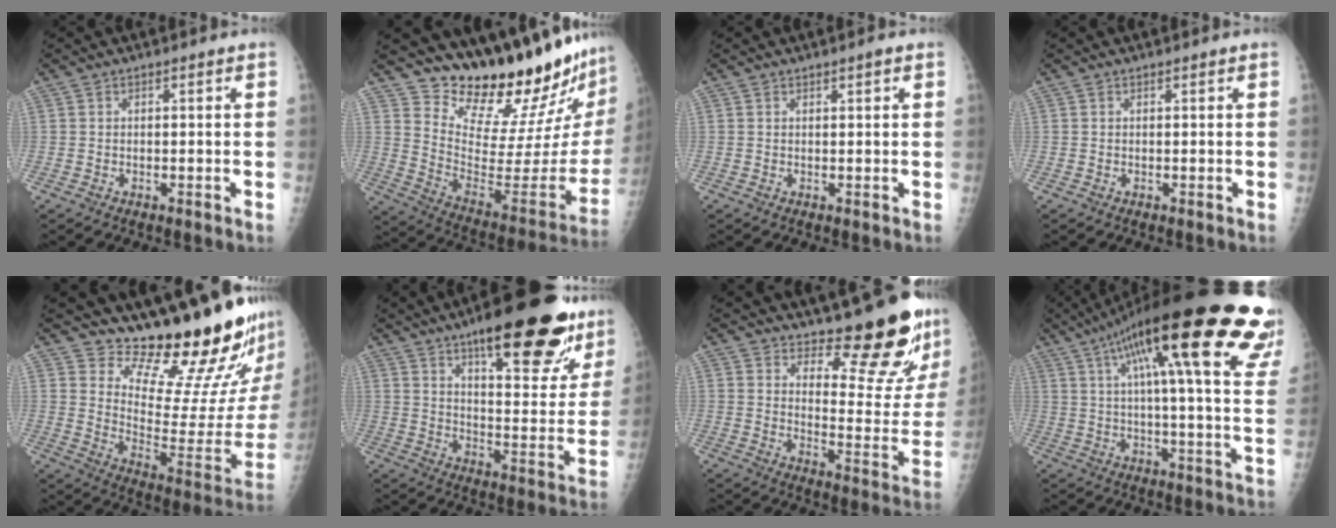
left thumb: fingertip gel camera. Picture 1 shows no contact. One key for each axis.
{"total": 25.3, "fx": 23.2, "fy": 3.4, "fz": 9.2, "tx": -0.104, "ty": -0.213, "tz": 0.334}
{"total": 0.9, "fx": 0.6, "fy": 0.2, "fz": 0.6, "tx": -0.007, "ty": -0.002, "tz": 0.009}
{"total": 0.0}
{"total": 20.3, "fx": 18.0, "fy": 2.9, "fz": 8.8, "tx": -0.093, "ty": -0.193, "tz": 0.253}
{"total": 27.2, "fx": 17.3, "fy": 8.4, "fz": 19.1, "tx": -0.225, "ty": -0.066, "tz": 0.247}
{"total": 16.4, "fx": 13.8, "fy": 3.8, "fz": 7.9, "tx": -0.062, "ty": -0.144, "tz": 0.183}
{"total": 32.9, "fx": 18.9, "fy": 5.9, "fz": 26.3, "tx": -0.292, "ty": -0.012, "tz": 0.256}